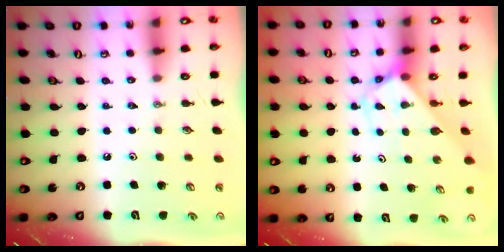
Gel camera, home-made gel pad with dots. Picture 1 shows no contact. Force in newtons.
{"total": 2.8, "press": 2.8, "slide": 0.1}